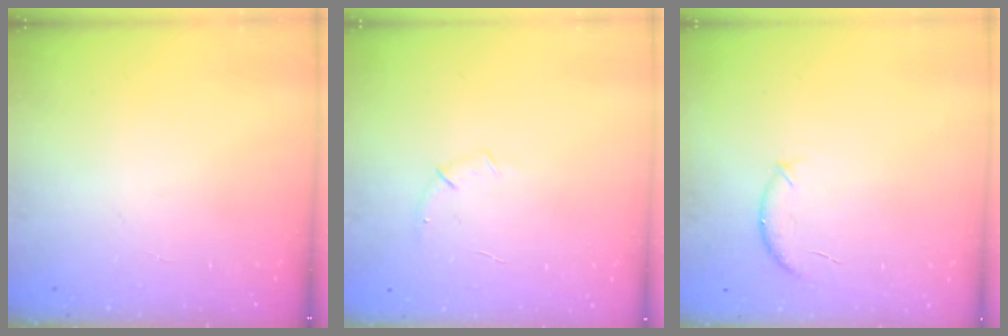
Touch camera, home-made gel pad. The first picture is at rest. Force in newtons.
{"total": 5.1, "press": 4.9, "slide": 1.4}
{"total": 6.5, "press": 6.5, "slide": 1.0}